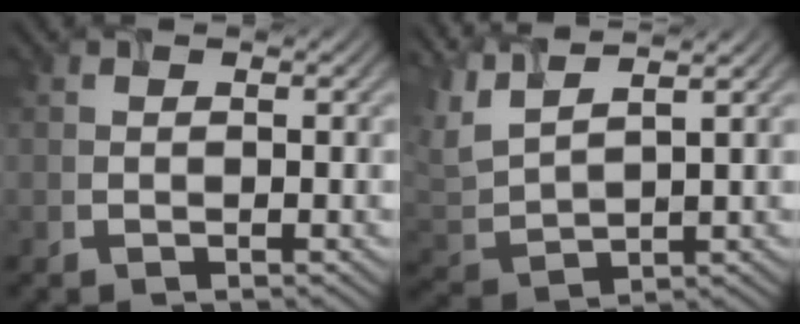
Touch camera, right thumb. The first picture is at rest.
{"total": 5.4, "force": [4.3, 1.0, 3.2], "torque": [-0.102, 0.020, 0.088]}